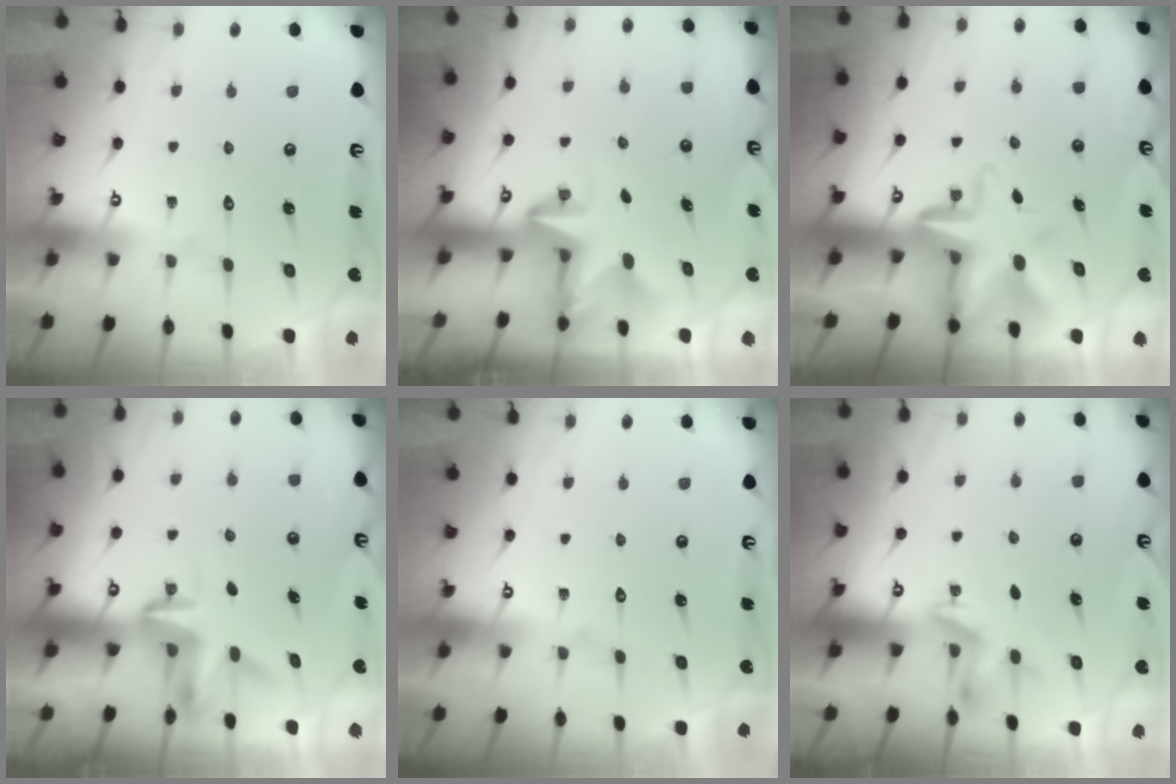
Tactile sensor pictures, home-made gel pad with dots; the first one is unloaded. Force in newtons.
{"total": 2.8, "press": 2.8, "slide": 0.3}
{"total": 8.2, "press": 8.1, "slide": 1.2}
{"total": 3.6, "press": 3.6, "slide": 0.2}
{"total": 0.0}
{"total": 3.3, "press": 2.9, "slide": 1.6}